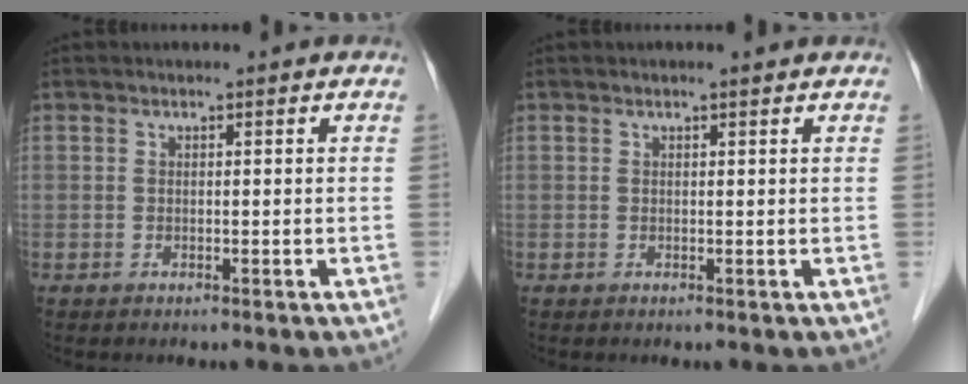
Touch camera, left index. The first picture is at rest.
{"total": 0.8, "force": [0.7, 0.1, 0.4], "torque": [-0.012, 0.005, 0.010]}